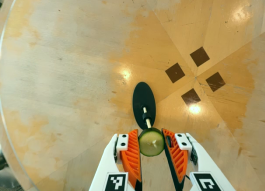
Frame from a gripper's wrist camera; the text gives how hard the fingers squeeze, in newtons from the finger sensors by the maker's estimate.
{"total": 8.0, "left": 8.1, "right": 8.0}